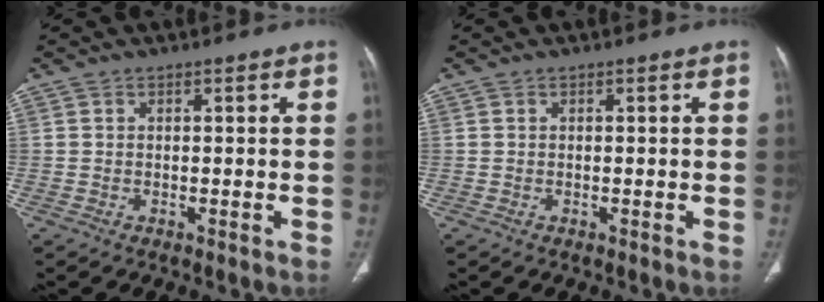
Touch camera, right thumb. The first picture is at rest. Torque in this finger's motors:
{"motor_torque": [-0.01, 0.01, -0.17, -0.17, 0.01]}